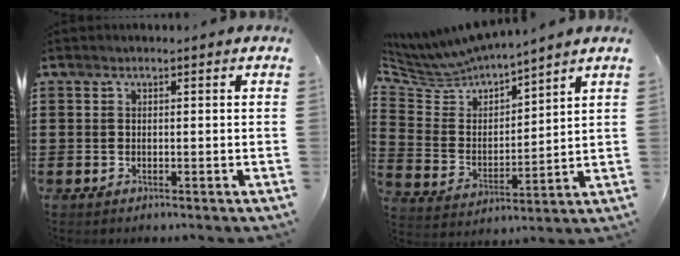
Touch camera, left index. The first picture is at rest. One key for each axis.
{"total": 5.9, "fx": 5.8, "fy": 1.0, "fz": 0.4, "tx": -0.048, "ty": -0.045, "tz": 0.097}